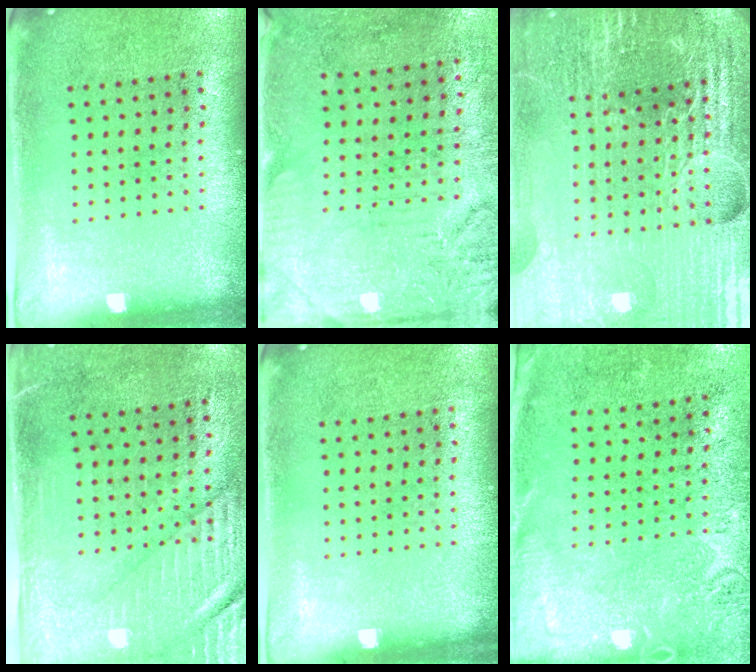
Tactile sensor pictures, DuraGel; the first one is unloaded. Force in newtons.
{"total": 3.3, "press": 2.6, "slide": 2.0}
{"total": 6.2, "press": 5.5, "slide": 2.8}
{"total": 3.0, "press": 2.5, "slide": 1.6}
{"total": 0.0}
{"total": 2.7, "press": 2.3, "slide": 1.5}